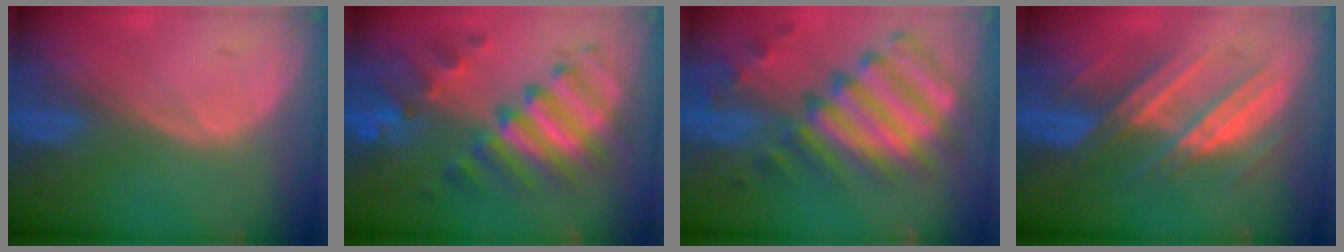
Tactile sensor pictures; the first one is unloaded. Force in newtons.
{"total": 9.3, "press": 9.3, "slide": 0.6}
{"total": 11.7, "press": 10.3, "slide": 5.6}
{"total": 7.3, "press": 7.3, "slide": 0.6}